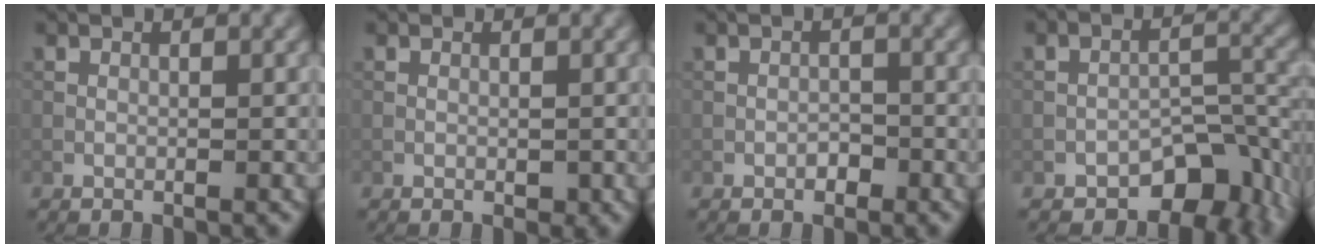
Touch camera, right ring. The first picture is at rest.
{"total": 0.8, "force": [-0.2, 0.6, 0.4], "torque": [-0.007, -0.004, -0.005]}
{"total": 1.1, "force": [-0.6, 0.6, 0.6], "torque": [-0.008, 0.002, -0.012]}
{"total": 6.9, "force": [-4.2, 3.9, 3.8], "torque": [-0.032, -0.004, -0.069]}